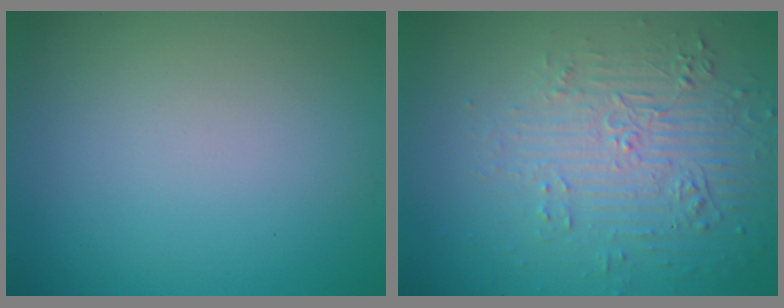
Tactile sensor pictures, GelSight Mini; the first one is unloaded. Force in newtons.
{"total": 4.4, "press": 3.4, "slide": 2.8}